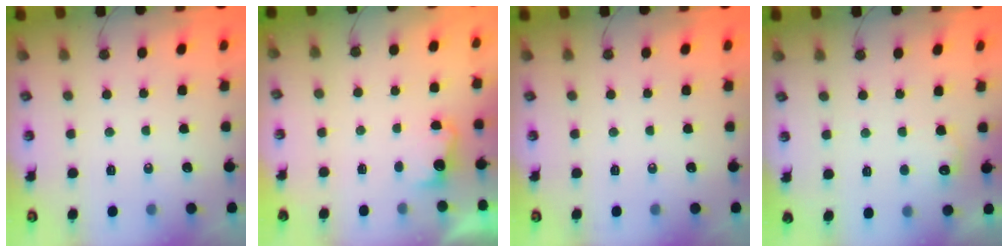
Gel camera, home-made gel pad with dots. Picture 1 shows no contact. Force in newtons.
{"total": 3.7, "press": 3.5, "slide": 1.0}
{"total": 0.0}
{"total": 6.1, "press": 6.1, "slide": 0.5}